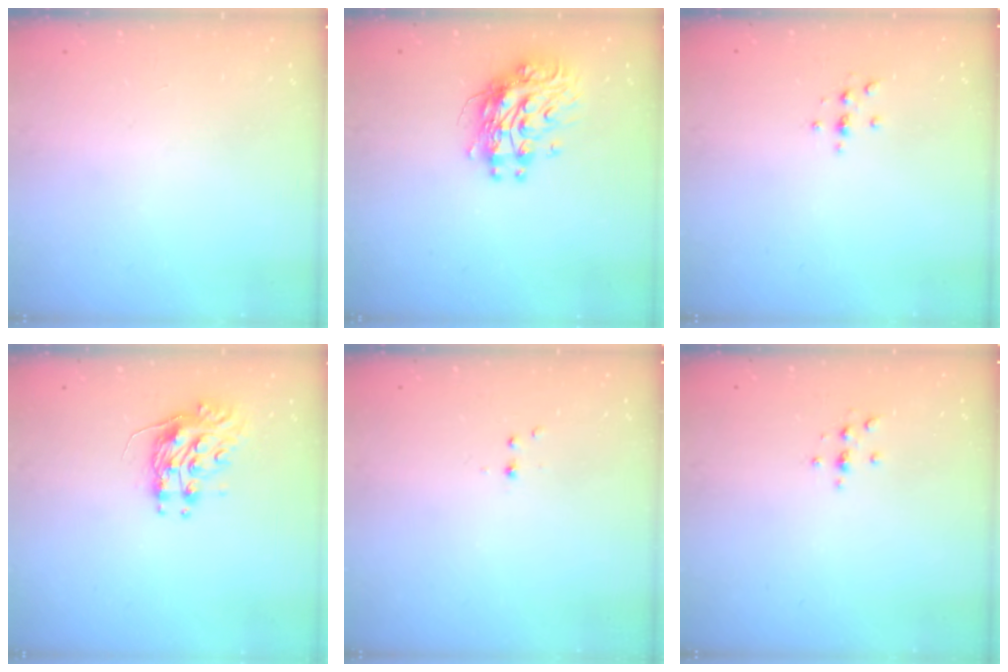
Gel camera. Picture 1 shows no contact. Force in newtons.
{"total": 11.5, "press": 11.4, "slide": 0.9}
{"total": 2.2, "press": 2.1, "slide": 0.2}
{"total": 9.2, "press": 9.2, "slide": 0.5}
{"total": 2.2, "press": 1.9, "slide": 1.2}
{"total": 2.2, "press": 2.1, "slide": 0.2}